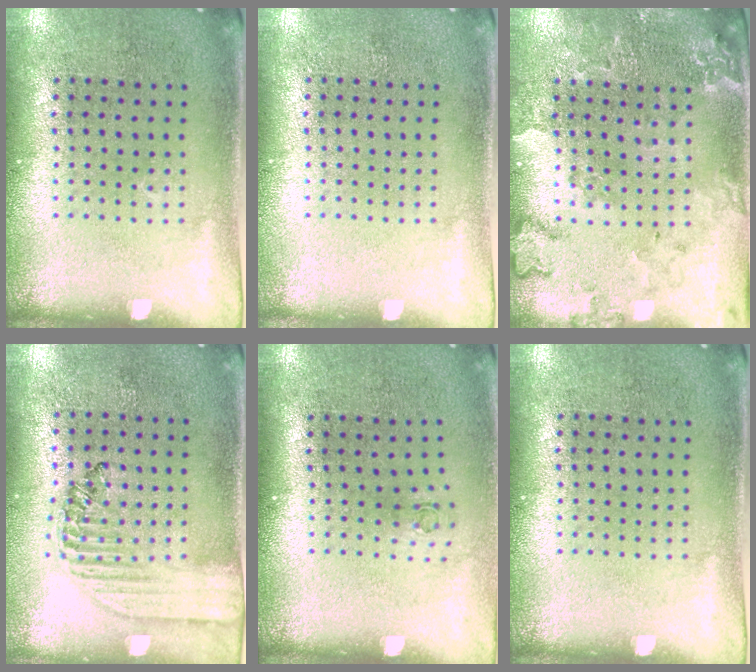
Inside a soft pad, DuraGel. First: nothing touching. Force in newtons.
{"total": 0.0}
{"total": 0.5, "press": 0.5, "slide": 0.2}
{"total": 1.6, "press": 1.4, "slide": 0.7}
{"total": 0.7, "press": 0.3, "slide": 0.6}
{"total": 0.0}